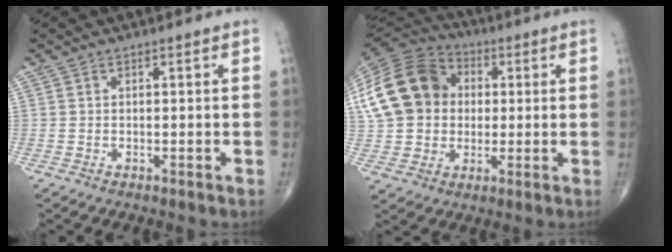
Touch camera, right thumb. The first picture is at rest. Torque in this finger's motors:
{"motor_torque": [0.02, 2.67, 1.39, 0.14, 0.20]}